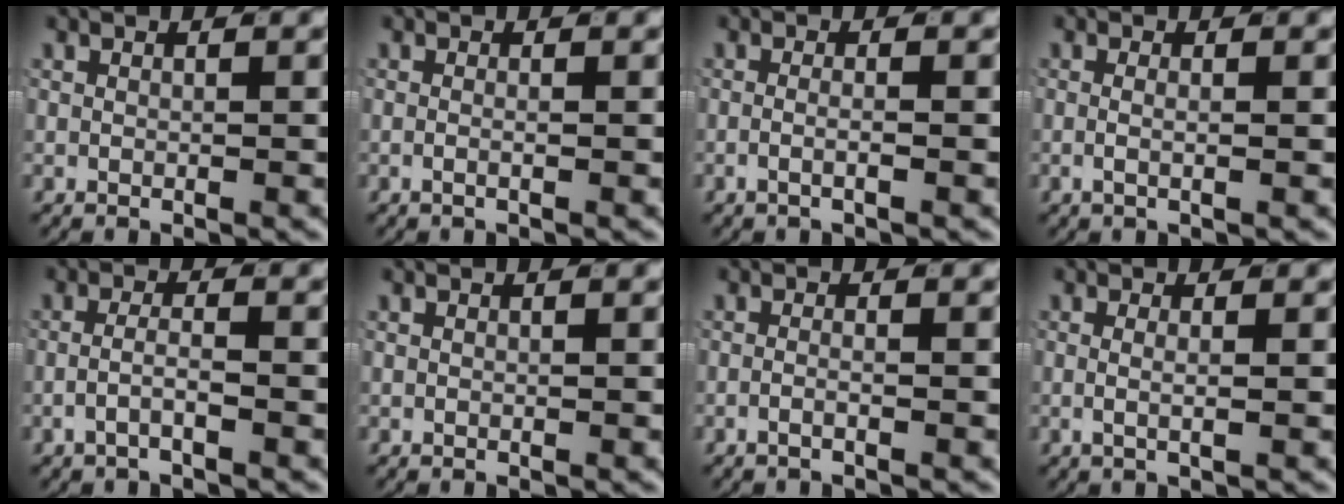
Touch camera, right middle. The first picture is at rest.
{"total": 0.8, "force": [-0.5, -0.1, 0.7], "torque": [-0.016, -0.003, -0.007]}
{"total": 1.5, "force": [-1.0, -0.1, 1.1], "torque": [-0.030, -0.007, -0.015]}
{"total": 1.3, "force": [-0.5, 0.0, 1.1], "torque": [-0.030, -0.009, -0.008]}
{"total": 2.1, "force": [-1.4, 0.2, 1.5], "torque": [-0.031, -0.007, -0.024]}
{"total": 0.0}
{"total": 1.2, "force": [-0.9, 0.0, 0.8], "torque": [-0.021, -0.004, -0.017]}
{"total": 1.4, "force": [-0.2, 0.1, 1.4], "torque": [-0.034, -0.011, 0.000]}